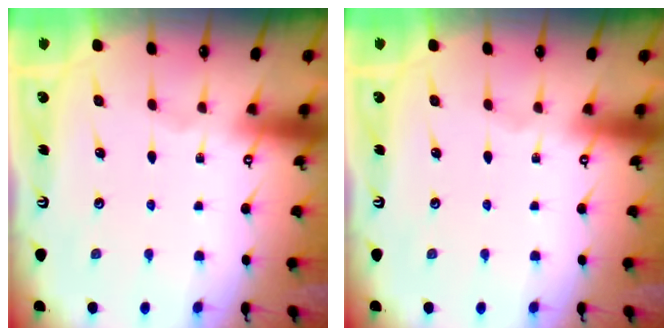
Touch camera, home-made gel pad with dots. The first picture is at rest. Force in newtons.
{"total": 0.0}